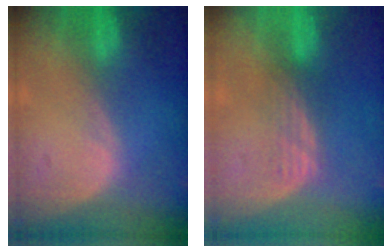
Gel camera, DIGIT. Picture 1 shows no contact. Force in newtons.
{"total": 3.1, "press": 2.6, "slide": 1.6}